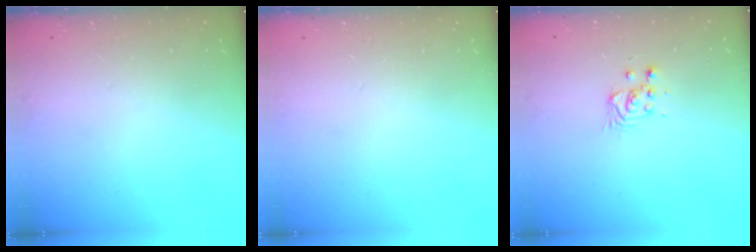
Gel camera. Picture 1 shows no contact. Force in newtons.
{"total": 0.0}
{"total": 3.2, "press": 3.2, "slide": 0.4}